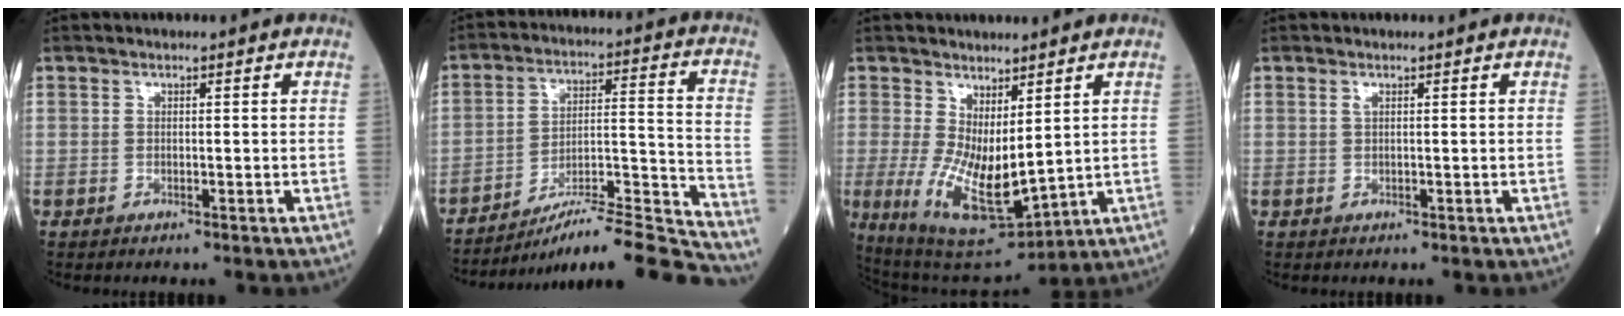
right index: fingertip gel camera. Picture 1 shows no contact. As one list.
[{"total": 16.7, "force": [-15.5, -0.9, 6.2], "torque": [-0.088, 0.024, -0.245]}, {"total": 12.3, "force": [0.0, 4.1, 11.6], "torque": [-0.218, -0.024, 0.026]}, {"total": 0.5, "force": [0.3, 0.0, 0.4], "torque": [-0.014, -0.001, 0.007]}]